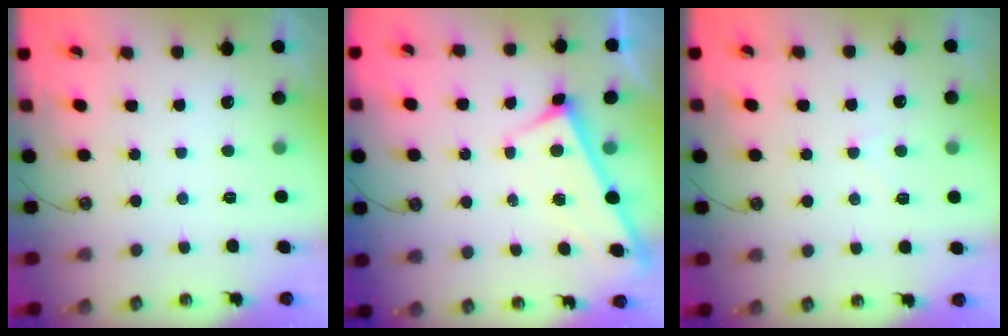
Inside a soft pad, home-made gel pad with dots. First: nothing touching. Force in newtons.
{"total": 3.2, "press": 3.2, "slide": 0.2}
{"total": 1.9, "press": 1.8, "slide": 0.3}